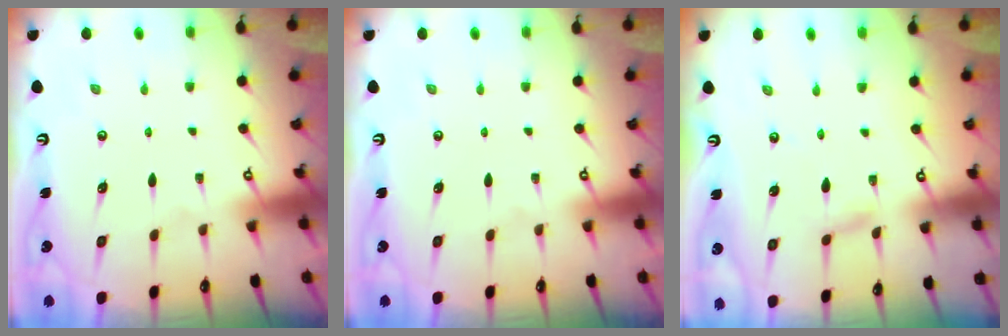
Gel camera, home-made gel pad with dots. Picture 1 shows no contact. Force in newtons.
{"total": 0.0}
{"total": 2.4, "press": 2.4, "slide": 0.1}